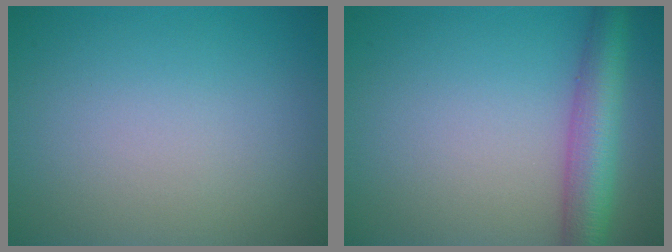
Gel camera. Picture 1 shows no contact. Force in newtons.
{"total": 5.3, "press": 5.3, "slide": 0.2}